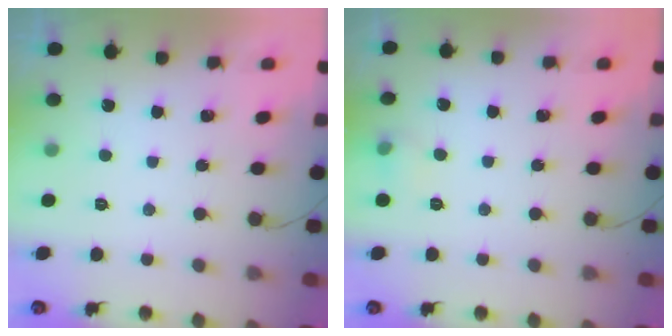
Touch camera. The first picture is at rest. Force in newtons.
{"total": 5.5, "press": 5.2, "slide": 1.6}